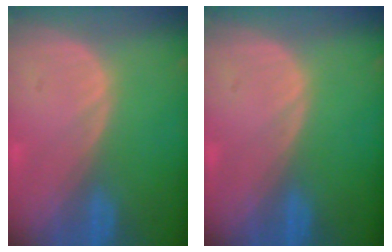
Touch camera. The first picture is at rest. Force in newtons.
{"total": 0.0}